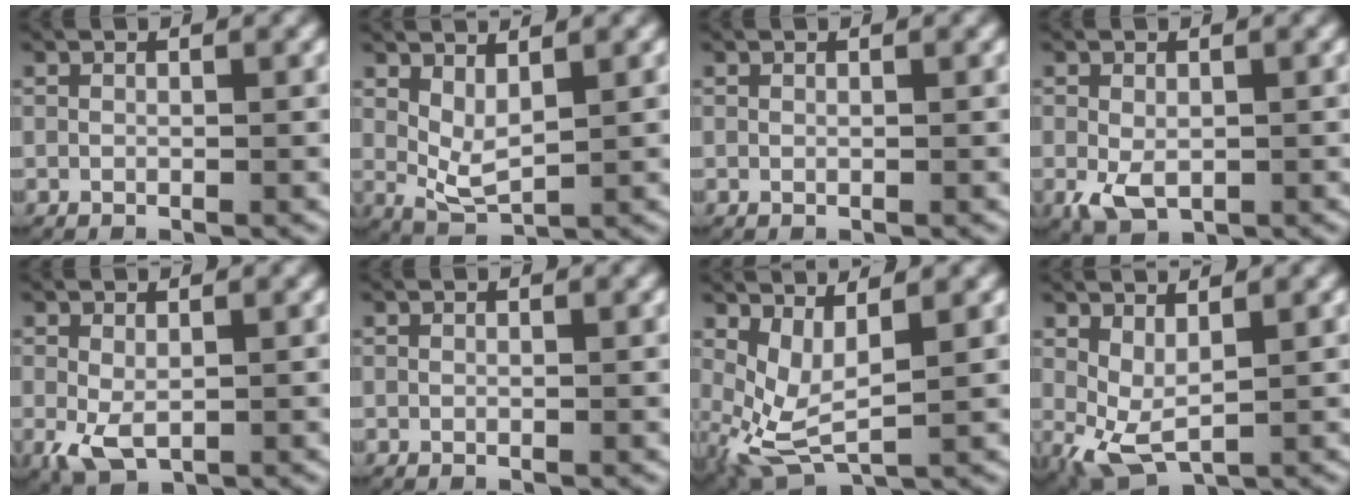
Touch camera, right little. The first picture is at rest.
{"total": 3.1, "force": [1.0, 1.5, 2.5], "torque": [-0.049, -0.020, 0.029]}
{"total": 0.0}
{"total": 3.2, "force": [-0.8, 2.0, 2.4], "torque": [-0.059, -0.021, -0.002]}
{"total": 3.1, "force": [-0.7, 1.8, 2.4], "torque": [-0.062, -0.023, 0.002]}
{"total": 0.0}
{"total": 5.3, "force": [-0.5, 3.2, 4.3], "torque": [-0.099, -0.034, 0.007]}
{"total": 3.5, "force": [-0.2, 1.9, 2.9], "torque": [-0.056, -0.028, 0.013]}